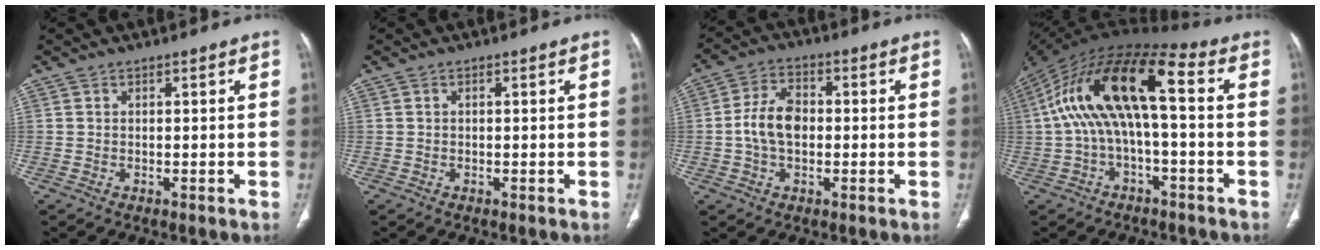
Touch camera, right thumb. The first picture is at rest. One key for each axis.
{"total": 0.0}
{"total": 8.0, "fx": -0.5, "fy": 5.2, "fz": 6.0, "tx": -0.110, "ty": 0.018, "tz": -0.016}
{"total": 17.3, "fx": 0.5, "fy": 6.7, "fz": 15.9, "tx": -0.302, "ty": 0.061, "tz": 0.001}